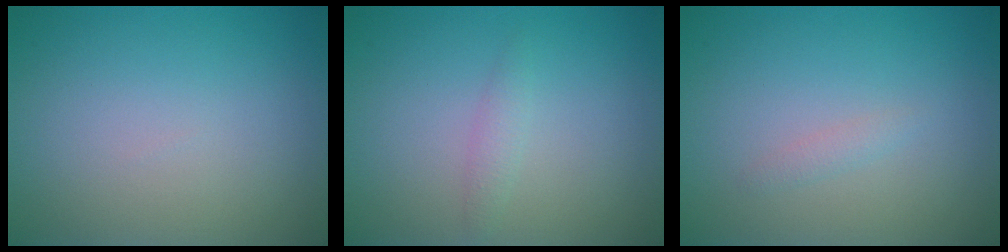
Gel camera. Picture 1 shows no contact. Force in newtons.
{"total": 1.0, "press": 1.0, "slide": 0.1}
{"total": 0.7, "press": 0.7, "slide": 0.0}